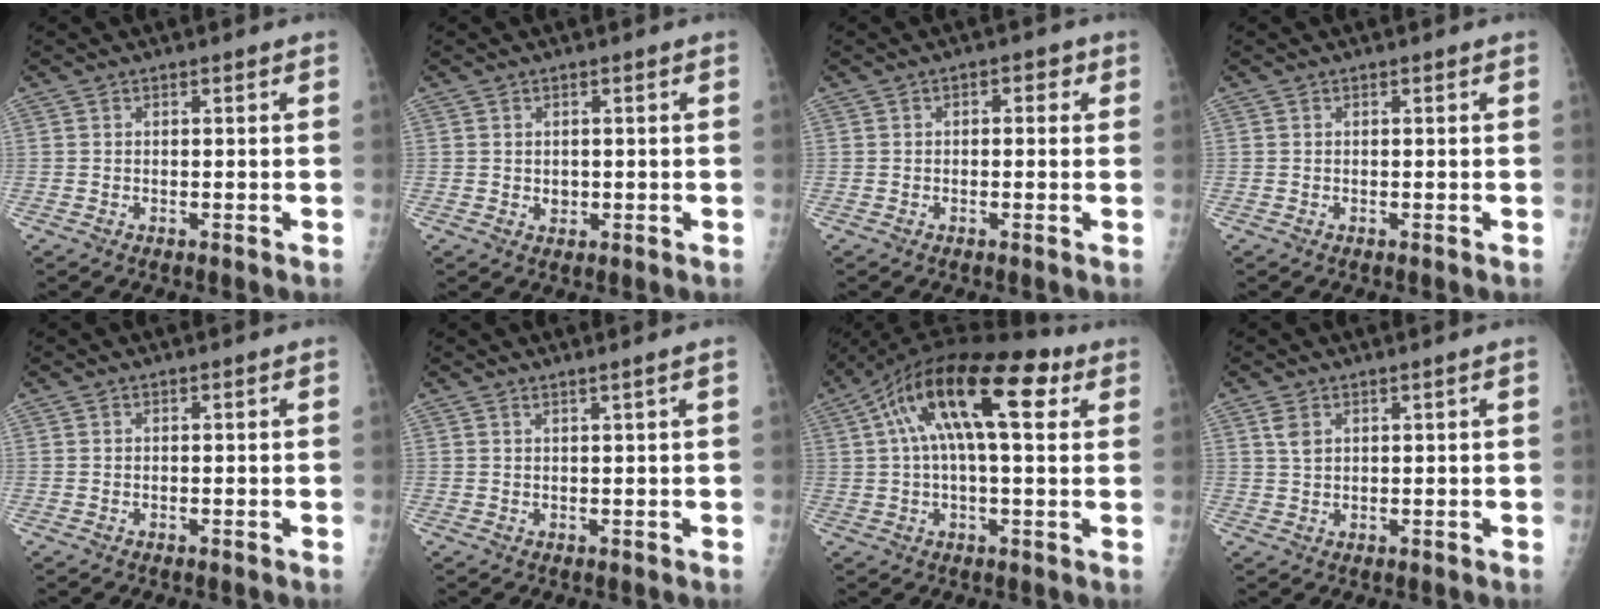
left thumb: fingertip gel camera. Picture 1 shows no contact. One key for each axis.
{"total": 1.5, "fx": 0.0, "fy": 1.3, "fz": 0.8, "tx": -0.008, "ty": 0.000, "tz": 0.006}
{"total": 2.8, "fx": 0.7, "fy": 1.8, "fz": 2.0, "tx": -0.005, "ty": 0.005, "tz": 0.002}
{"total": 0.0}
{"total": 0.0}
{"total": 1.3, "fx": 0.7, "fy": -0.6, "fz": 0.9, "tx": -0.027, "ty": -0.010, "tz": 0.020}
{"total": 17.4, "fx": 5.7, "fy": 6.7, "fz": 15.0, "tx": -0.250, "ty": 0.036, "tz": 0.086}
{"total": 2.3, "fx": 1.3, "fy": 0.9, "fz": 1.7, "tx": -0.039, "ty": 0.002, "tz": 0.034}